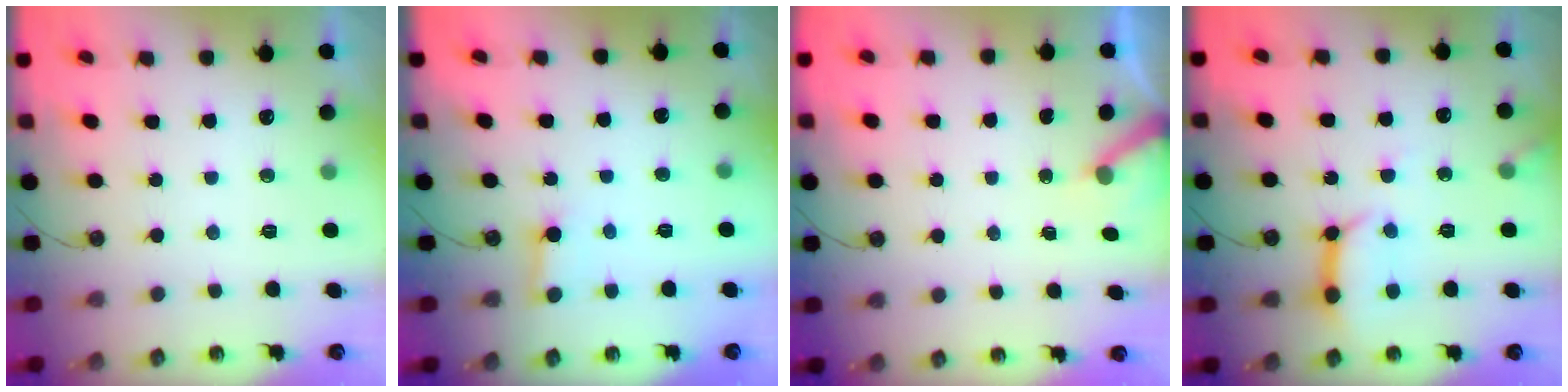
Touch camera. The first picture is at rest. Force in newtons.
{"total": 2.7, "press": 2.7, "slide": 0.0}
{"total": 3.7, "press": 3.7, "slide": 0.3}
{"total": 11.6, "press": 11.5, "slide": 1.1}